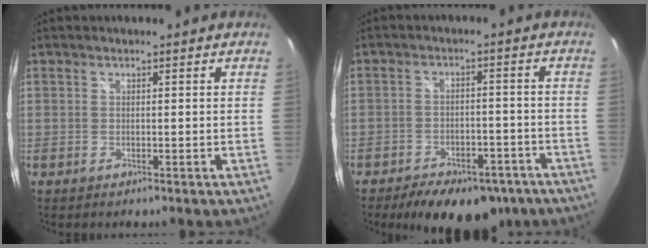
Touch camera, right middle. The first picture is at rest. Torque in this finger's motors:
{"motor_torque": [1.11, -1.03, 0.31, 0.08]}